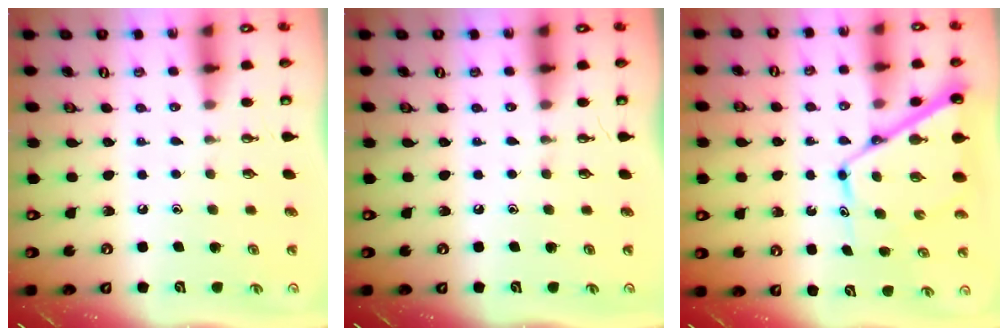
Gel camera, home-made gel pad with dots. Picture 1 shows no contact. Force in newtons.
{"total": 0.0}
{"total": 13.3, "press": 13.2, "slide": 1.3}